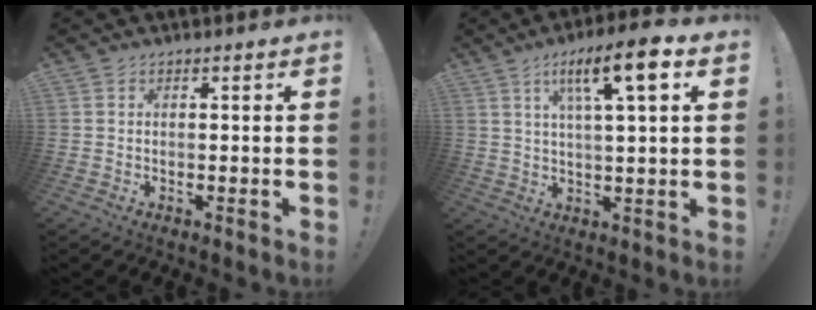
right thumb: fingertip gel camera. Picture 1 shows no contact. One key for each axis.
{"total": 11.7, "fx": 4.6, "fy": 2.3, "fz": 10.5, "tx": -0.165, "ty": -0.011, "tz": 0.067}